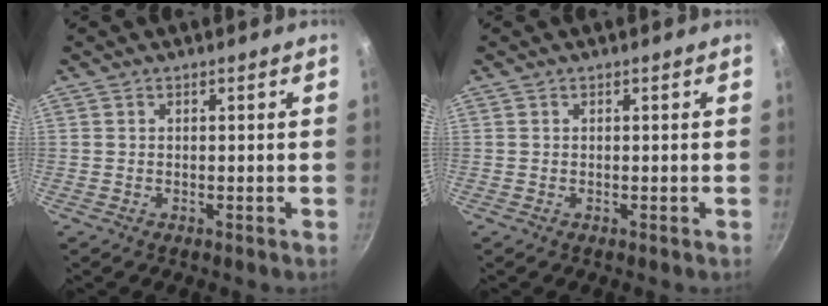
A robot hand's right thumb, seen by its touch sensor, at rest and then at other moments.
{"total": 0.0}